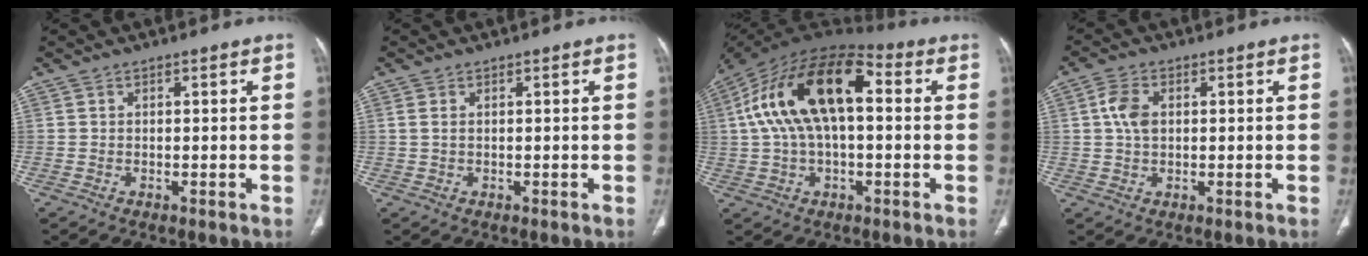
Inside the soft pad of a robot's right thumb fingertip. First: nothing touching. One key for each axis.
{"total": 1.1, "fx": 0.4, "fy": 0.5, "fz": 0.9, "tx": -0.027, "ty": 0.009, "tz": 0.013}
{"total": 20.1, "fx": 3.1, "fy": 10.2, "fz": 17.0, "tx": -0.308, "ty": 0.046, "tz": 0.042}
{"total": 4.9, "fx": 0.9, "fy": 3.1, "fz": 3.7, "tx": -0.078, "ty": 0.004, "tz": 0.016}